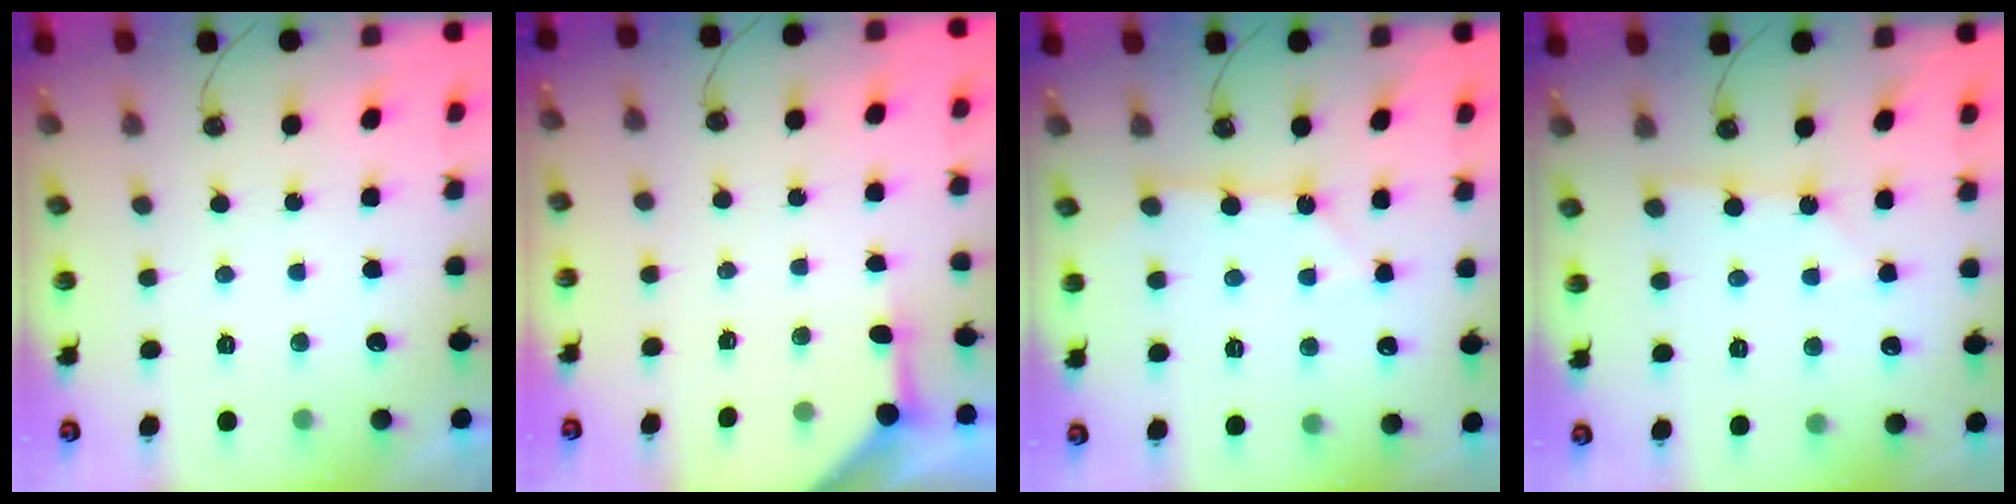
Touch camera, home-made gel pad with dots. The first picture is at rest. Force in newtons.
{"total": 3.7, "press": 3.7, "slide": 0.4}
{"total": 2.6, "press": 2.6, "slide": 0.3}
{"total": 2.0, "press": 2.0, "slide": 0.2}